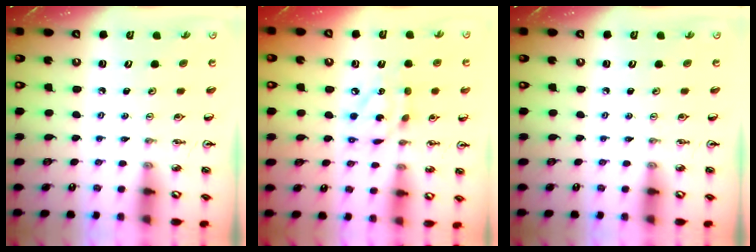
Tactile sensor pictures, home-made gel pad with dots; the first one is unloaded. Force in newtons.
{"total": 9.3, "press": 9.3, "slide": 0.4}
{"total": 0.0}